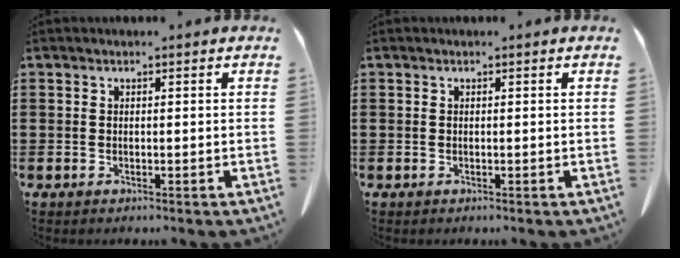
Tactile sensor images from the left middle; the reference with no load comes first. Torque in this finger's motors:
{"motor_torque": [0.47, 0.18, -0.02, 0.01]}